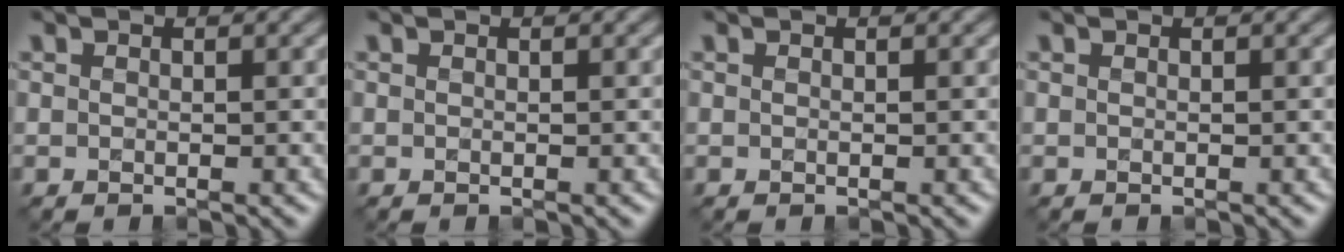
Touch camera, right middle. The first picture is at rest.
{"total": 0.0}
{"total": 0.0}
{"total": 0.0}